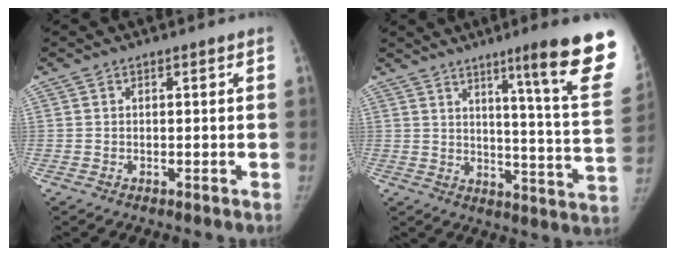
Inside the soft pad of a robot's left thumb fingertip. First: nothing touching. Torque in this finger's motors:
{"motor_torque": [1.16, 0.01, 1.53, -1.24, 0.30]}